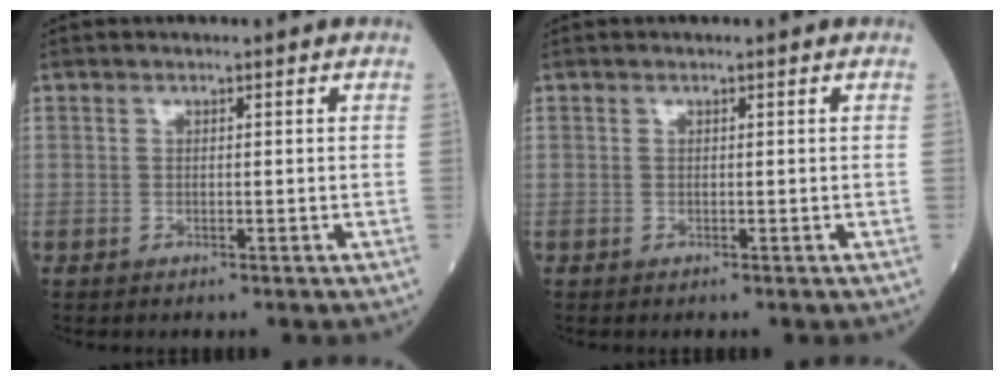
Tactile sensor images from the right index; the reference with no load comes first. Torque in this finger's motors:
{"motor_torque": [0.00, 0.00, 0.00, 0.00]}